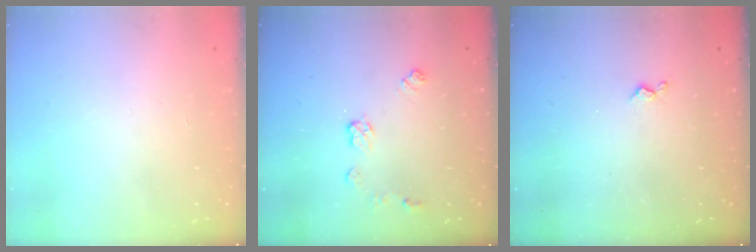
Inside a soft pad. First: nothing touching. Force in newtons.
{"total": 6.9, "press": 6.9, "slide": 0.3}
{"total": 3.1, "press": 3.1, "slide": 0.7}